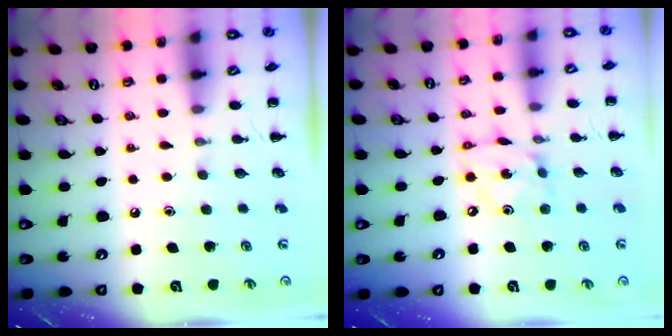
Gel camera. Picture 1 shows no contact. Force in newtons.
{"total": 5.4, "press": 5.3, "slide": 0.8}